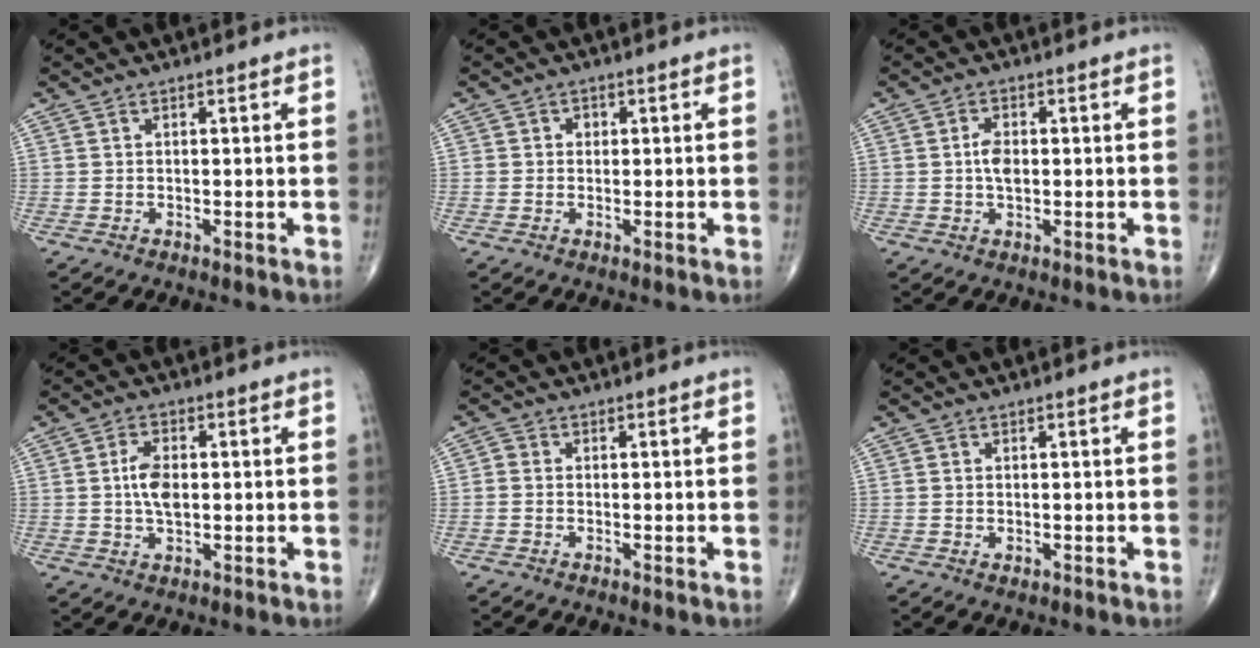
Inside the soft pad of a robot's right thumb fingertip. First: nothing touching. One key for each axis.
{"total": 1.6, "fx": 0.3, "fy": 1.4, "fz": 0.6, "tx": 0.002, "ty": 0.003, "tz": 0.000}
{"total": 3.4, "fx": 0.1, "fy": 2.0, "fz": 2.8, "tx": -0.046, "ty": 0.003, "tz": -0.001}
{"total": 5.4, "fx": 0.3, "fy": 3.0, "fz": 4.5, "tx": -0.082, "ty": 0.003, "tz": 0.003}
{"total": 1.2, "fx": -0.2, "fy": 1.0, "fz": 0.7, "tx": -0.007, "ty": 0.001, "tz": -0.010}
{"total": 0.8, "fx": -0.1, "fy": 0.5, "fz": 0.6, "tx": -0.011, "ty": -0.002, "tz": 0.001}